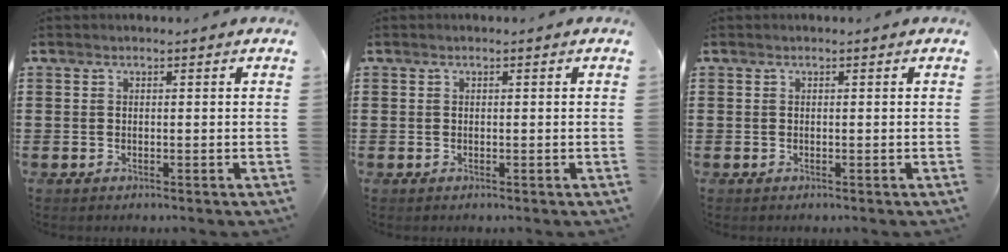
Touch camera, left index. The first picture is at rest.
{"total": 0.0}
{"total": 0.0}